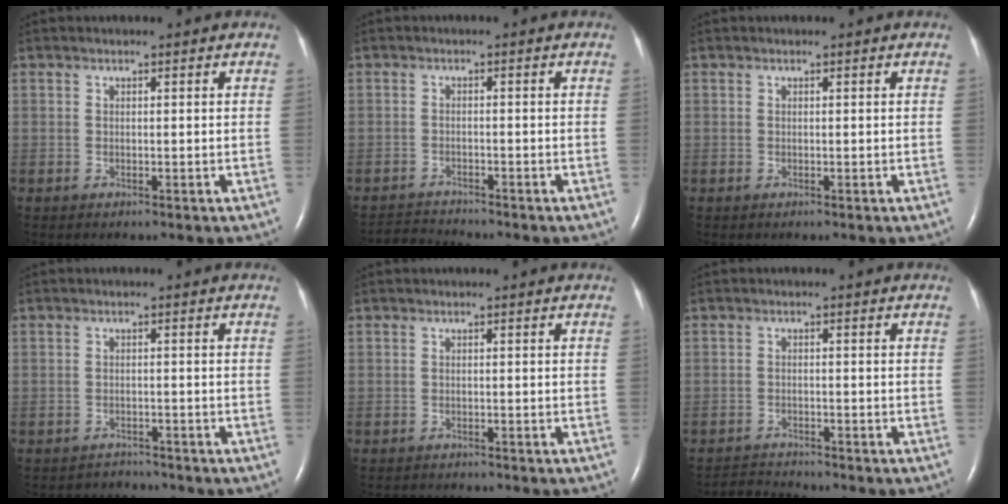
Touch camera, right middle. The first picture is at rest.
{"total": 3.0, "force": [-2.8, -0.6, -0.6], "torque": [0.010, -0.020, -0.048]}
{"total": 0.0}
{"total": 2.0, "force": [-1.7, 0.3, -1.0], "torque": [0.010, -0.010, -0.027]}
{"total": 1.4, "force": [-1.4, 0.1, 0.0], "torque": [0.000, -0.005, -0.017]}
{"total": 2.6, "force": [-2.4, -0.6, -0.7], "torque": [0.011, -0.020, -0.041]}